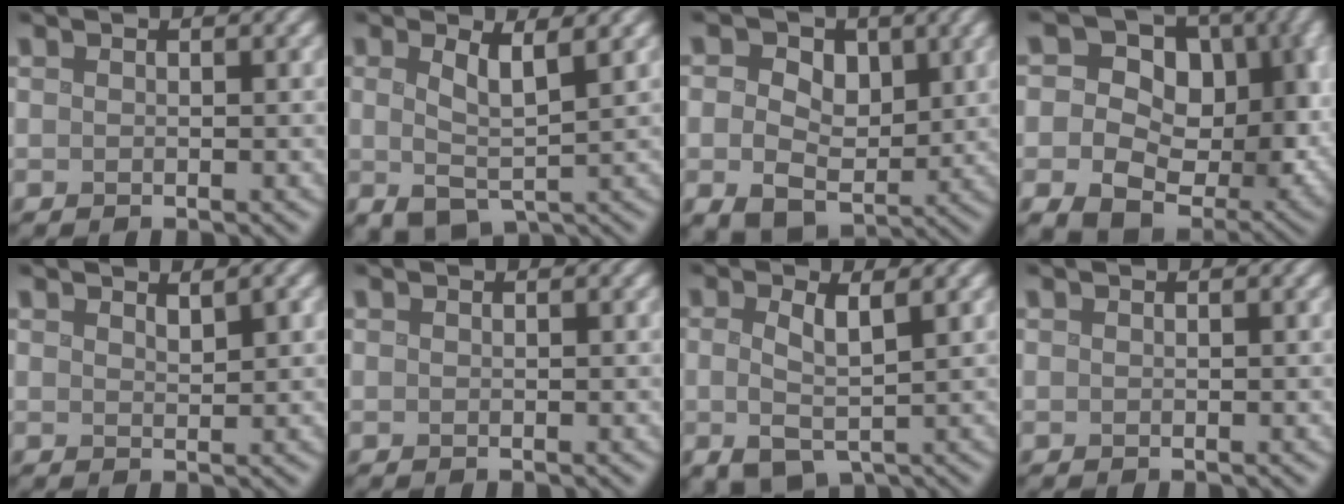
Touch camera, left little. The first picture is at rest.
{"total": 2.9, "force": [0.7, 1.0, 2.7], "torque": [-0.052, -0.003, 0.015]}
{"total": 6.4, "force": [0.2, 5.0, 4.0], "torque": [-0.064, -0.011, 0.000]}
{"total": 13.1, "force": [-0.5, 9.9, 8.6], "torque": [-0.128, -0.021, 0.003]}
{"total": 1.0, "force": [0.7, 0.3, 0.7], "torque": [-0.012, -0.002, 0.016]}
{"total": 0.0}
{"total": 3.2, "force": [0.1, 1.3, 3.0], "torque": [-0.056, -0.001, 0.004]}
{"total": 0.0}